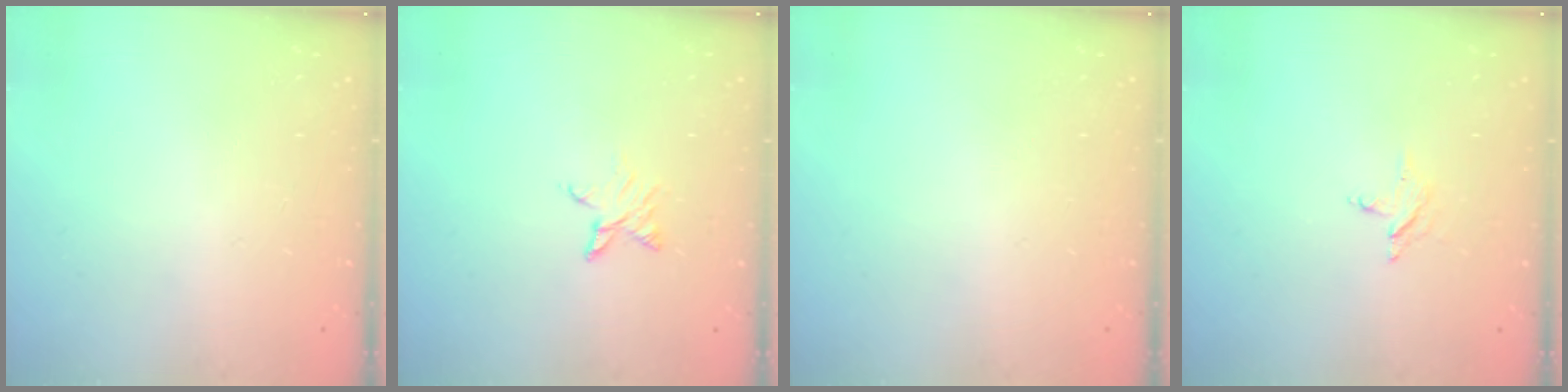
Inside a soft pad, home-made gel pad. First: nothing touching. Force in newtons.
{"total": 3.8, "press": 3.8, "slide": 0.3}
{"total": 0.0}
{"total": 2.3, "press": 2.2, "slide": 0.3}